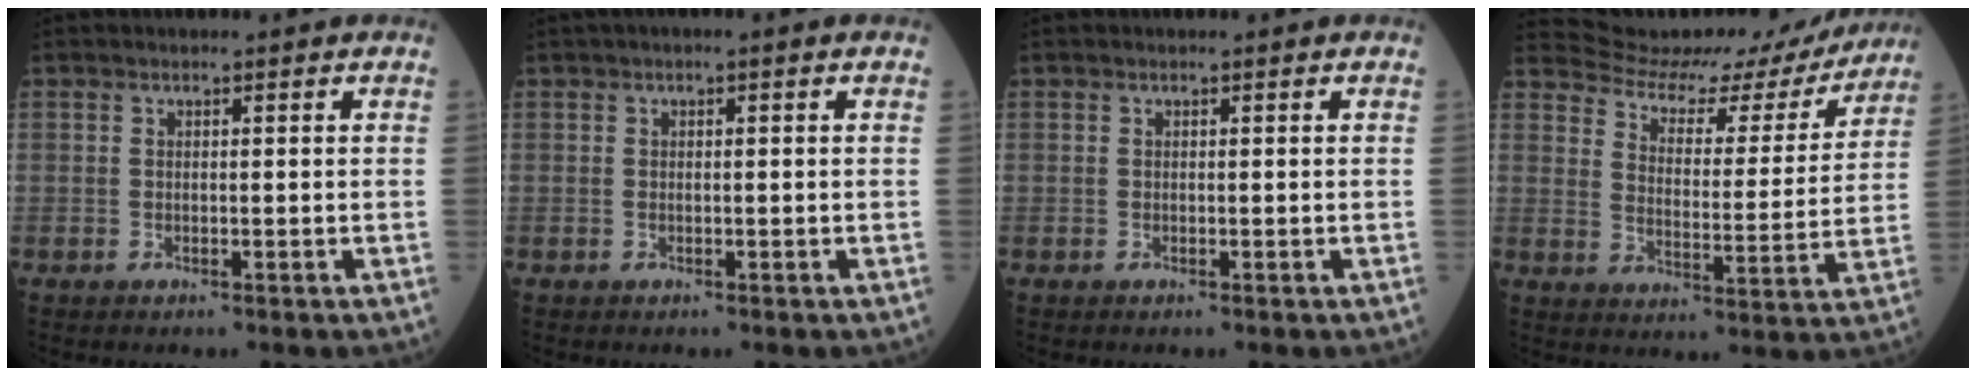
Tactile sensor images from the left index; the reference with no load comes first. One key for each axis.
{"total": 1.0, "fx": 0.2, "fy": 0.1, "fz": 1.0, "tx": -0.023, "ty": 0.008, "tz": 0.007}
{"total": 0.0}
{"total": 17.5, "fx": 17.0, "fy": 4.1, "fz": 1.5, "tx": -0.014, "ty": -0.030, "tz": 0.219}